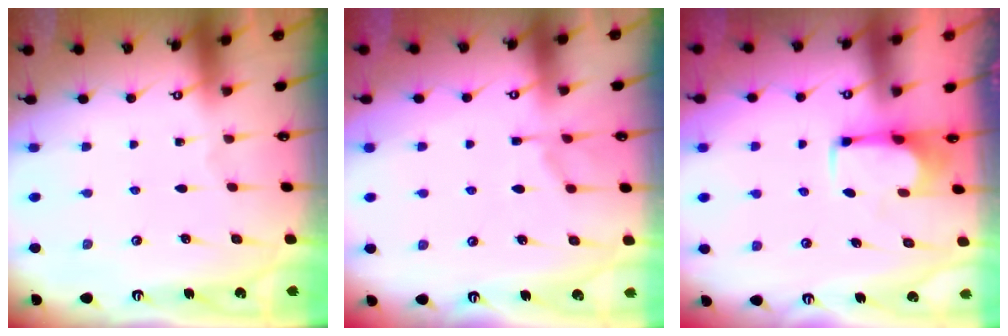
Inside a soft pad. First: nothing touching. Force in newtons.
{"total": 1.7, "press": 0.7, "slide": 1.5}
{"total": 2.5, "press": 2.4, "slide": 0.9}